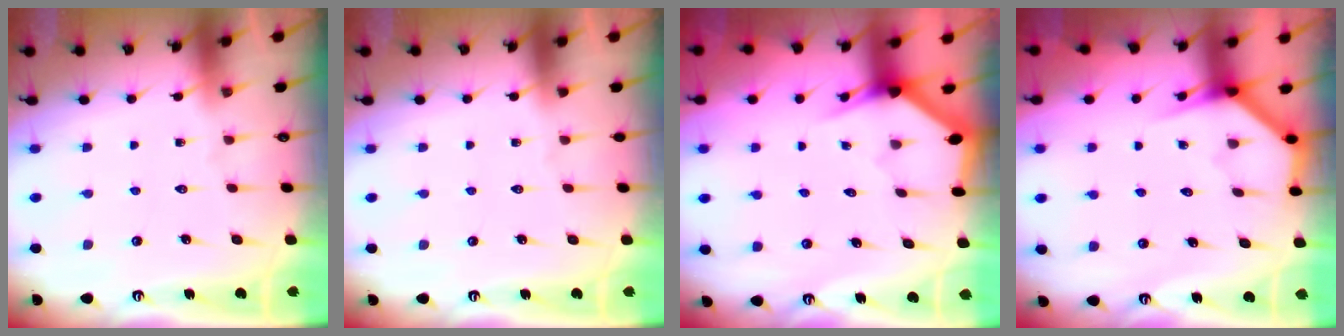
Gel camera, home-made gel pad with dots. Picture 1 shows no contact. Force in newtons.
{"total": 0.0}
{"total": 3.1, "press": 3.1, "slide": 0.2}
{"total": 3.8, "press": 3.8, "slide": 0.2}